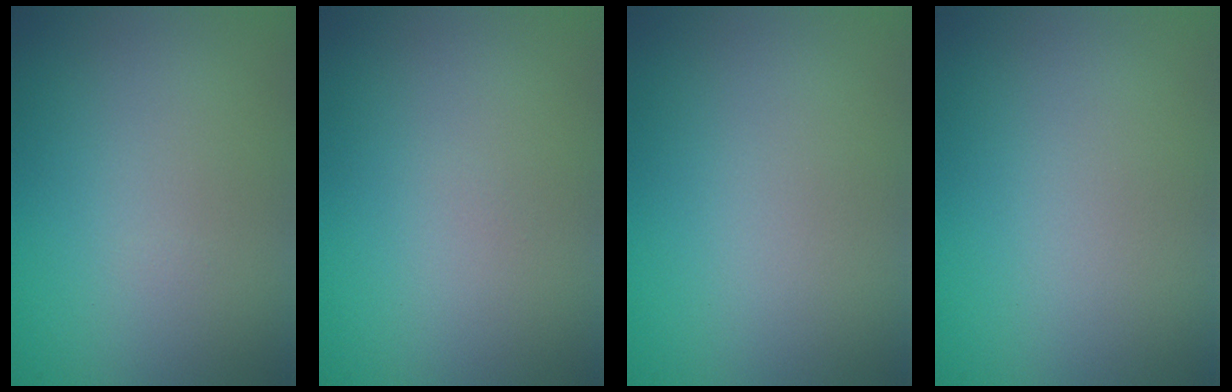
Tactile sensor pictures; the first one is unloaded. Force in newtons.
{"total": 0.0}
{"total": 0.0}
{"total": 0.0}